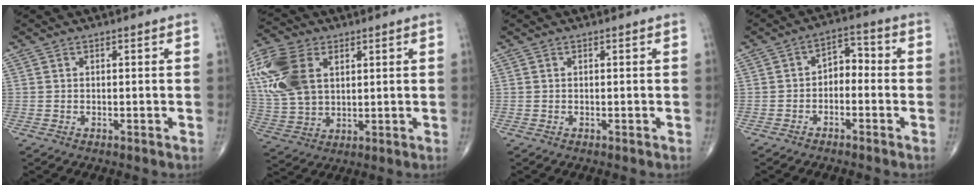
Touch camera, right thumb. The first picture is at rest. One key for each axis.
{"total": 17.0, "fx": 5.2, "fy": 11.0, "fz": 11.8, "tx": -0.269, "ty": -0.005, "tz": 0.103}
{"total": 0.0}
{"total": 5.0, "fx": -1.5, "fy": 3.4, "fz": 3.4, "tx": -0.031, "ty": 0.036, "tz": -0.038}